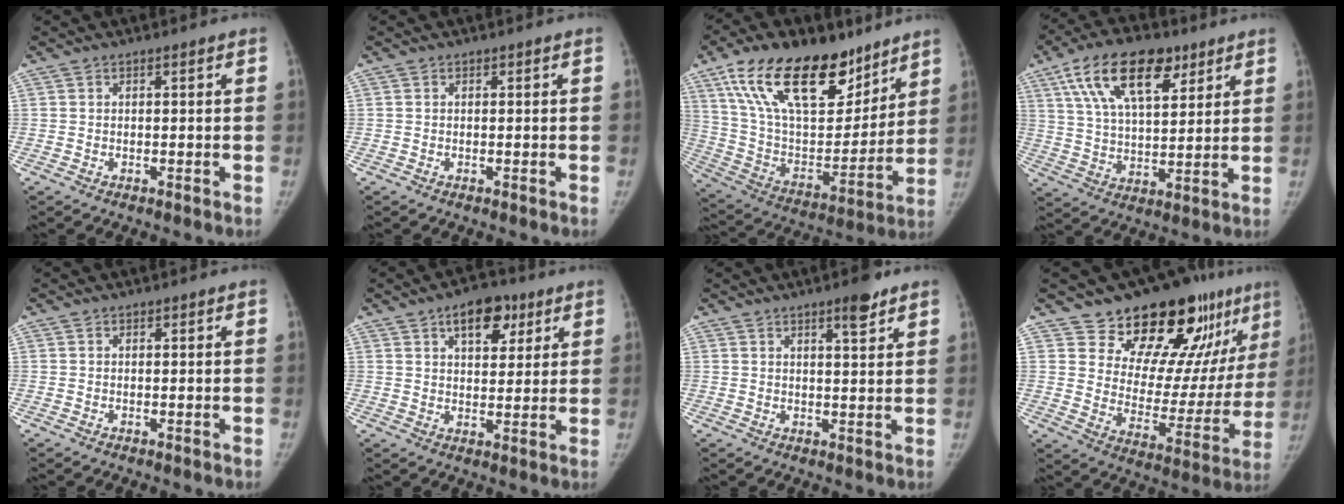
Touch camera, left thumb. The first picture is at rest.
{"total": 0.0}
{"total": 27.9, "force": [17.1, 13.9, 17.1], "torque": [-0.254, -0.034, 0.299]}
{"total": 17.3, "force": [9.0, 8.4, 12.2], "torque": [-0.183, -0.017, 0.159]}
{"total": 0.0}
{"total": 9.0, "force": [4.6, 5.1, 5.7], "torque": [-0.049, -0.015, 0.063]}
{"total": 4.4, "force": [3.0, 1.0, 3.1], "torque": [-0.039, -0.018, 0.042]}
{"total": 21.4, "force": [15.2, 9.8, 11.3], "torque": [-0.094, -0.100, 0.216]}